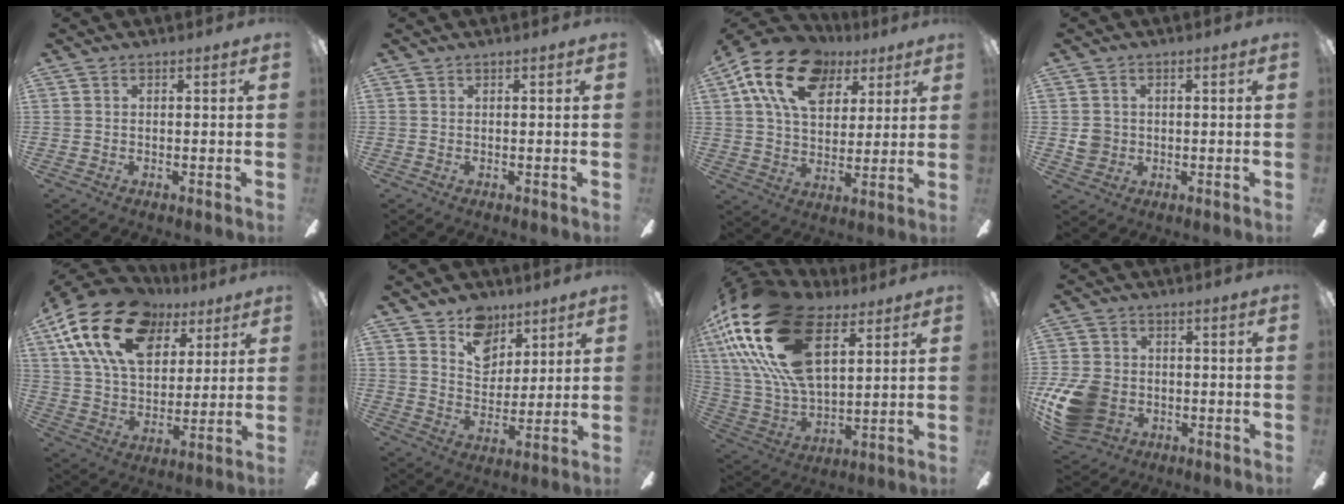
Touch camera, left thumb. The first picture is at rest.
{"total": 0.0}
{"total": 18.5, "force": [9.1, 12.1, 10.5], "torque": [-0.180, -0.019, 0.168]}
{"total": 4.2, "force": [-0.1, 4.0, 1.3], "torque": [-0.010, 0.006, -0.003]}
{"total": 21.4, "force": [10.9, 13.2, 12.7], "torque": [-0.246, -0.036, 0.197]}
{"total": 10.7, "force": [7.3, 7.2, 2.9], "torque": [-0.035, -0.041, 0.135]}
{"total": 27.9, "force": [13.2, 14.4, 19.9], "torque": [-0.420, -0.045, 0.233]}
{"total": 13.7, "force": [-4.0, 10.5, 7.9], "torque": [-0.162, 0.027, -0.070]}